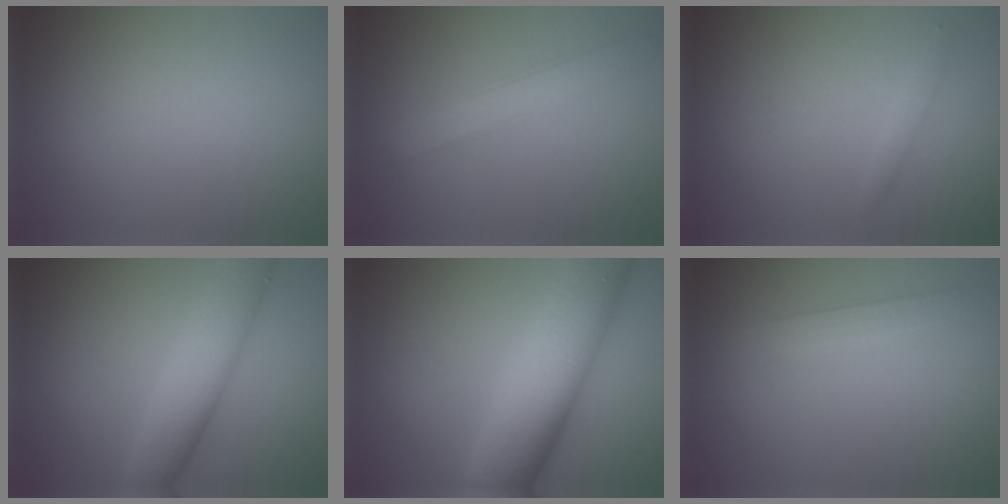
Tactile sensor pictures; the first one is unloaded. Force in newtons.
{"total": 2.4, "press": 2.4, "slide": 0.2}
{"total": 0.8, "press": 0.8, "slide": 0.1}
{"total": 5.8, "press": 5.7, "slide": 0.3}
{"total": 10.6, "press": 10.5, "slide": 0.5}
{"total": 1.8, "press": 1.8, "slide": 0.1}